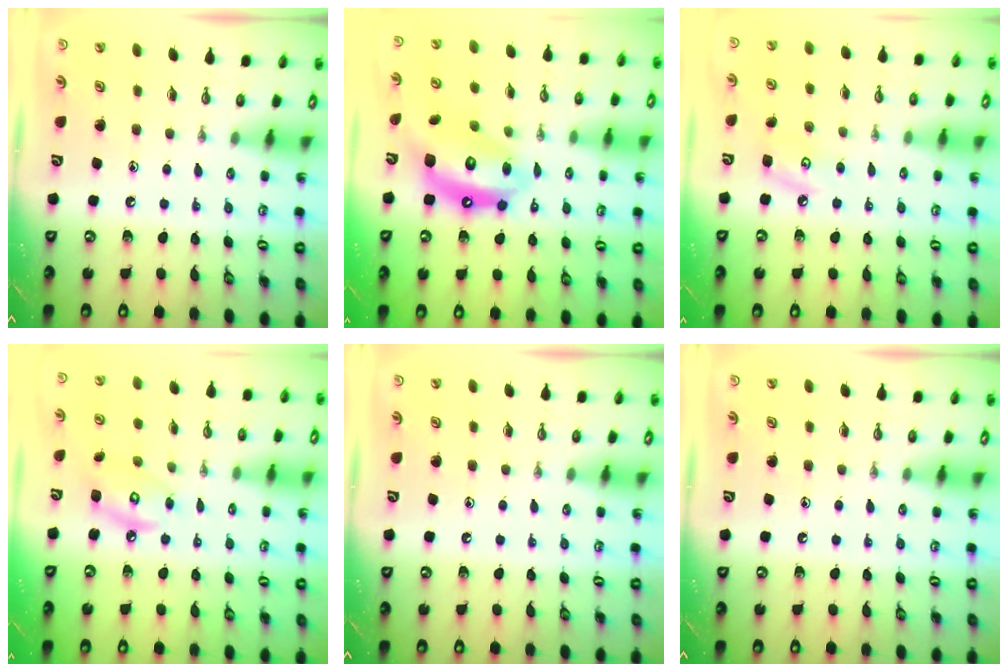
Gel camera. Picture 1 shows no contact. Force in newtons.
{"total": 15.1, "press": 15.0, "slide": 1.7}
{"total": 7.6, "press": 7.5, "slide": 0.9}
{"total": 7.7, "press": 7.7, "slide": 0.5}
{"total": 0.0}
{"total": 0.0}